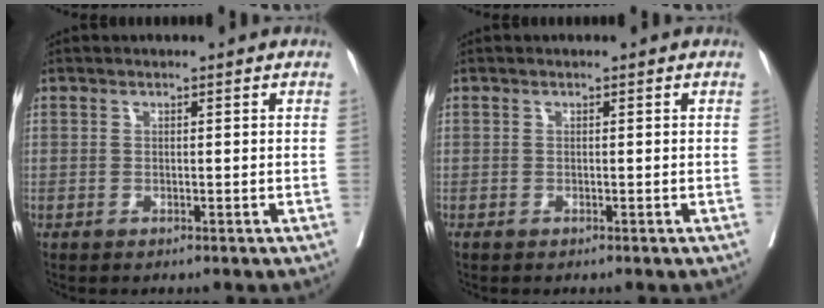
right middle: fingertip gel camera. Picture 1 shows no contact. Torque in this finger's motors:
{"motor_torque": [0.10, -0.10, 0.00, 0.00]}